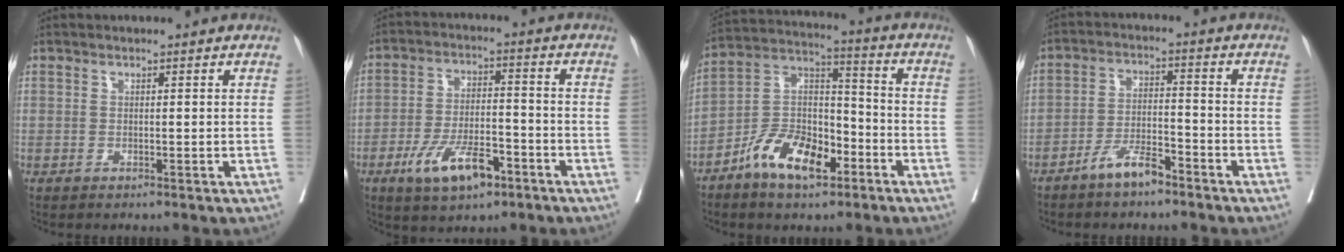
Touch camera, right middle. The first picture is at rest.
{"total": 9.8, "force": [-5.4, 3.7, 7.3], "torque": [-0.136, 0.001, -0.090]}
{"total": 12.2, "force": [-7.0, 5.4, 8.4], "torque": [-0.161, 0.016, -0.127]}
{"total": 5.6, "force": [-4.3, 1.3, 3.3], "torque": [-0.062, 0.003, -0.083]}